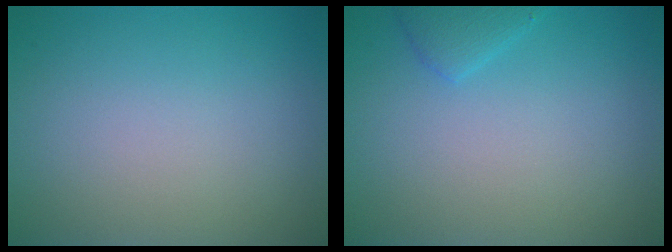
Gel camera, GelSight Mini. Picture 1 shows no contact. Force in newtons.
{"total": 1.5, "press": 1.5, "slide": 0.1}